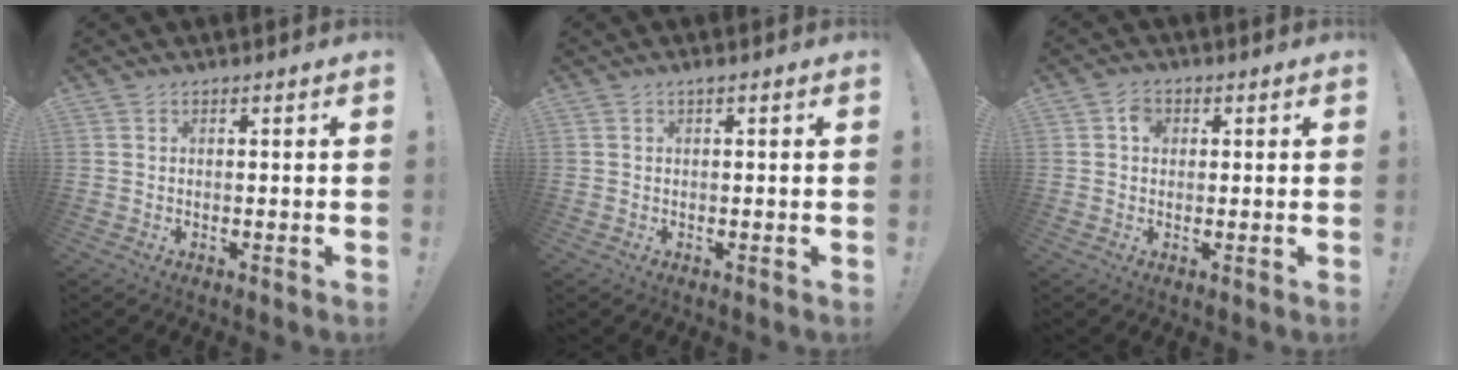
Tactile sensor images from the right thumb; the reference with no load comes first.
{"total": 0.6, "force": [0.4, 0.0, 0.4], "torque": [-0.006, 0.001, 0.007]}
{"total": 3.0, "force": [0.5, 2.6, 1.5], "torque": [-0.014, 0.001, 0.006]}